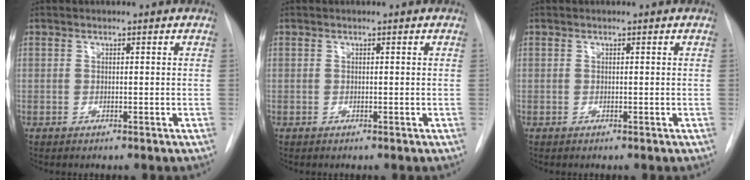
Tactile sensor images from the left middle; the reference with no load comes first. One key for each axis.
{"total": 0.0}
{"total": 0.0}